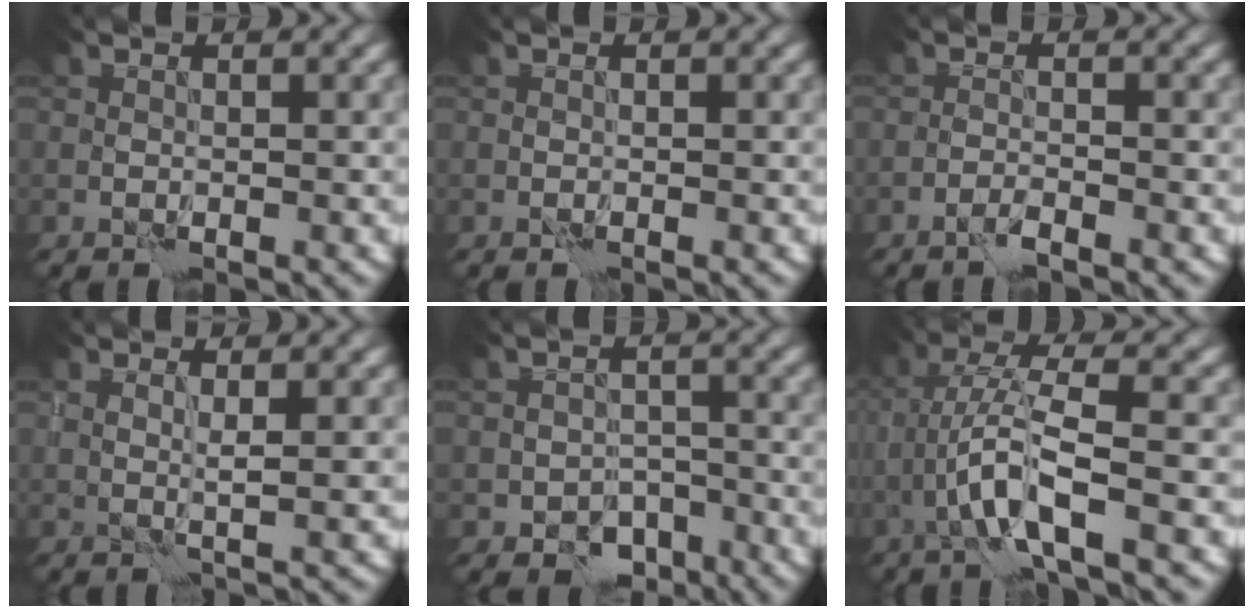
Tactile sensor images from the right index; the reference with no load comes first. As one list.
[{"total": 0.0}, {"total": 0.9, "force": [-0.7, -0.2, 0.5], "torque": [-0.009, 0.001, -0.017]}, {"total": 1.4, "force": [1.0, -0.1, 1.0], "torque": [-0.018, -0.007, 0.021]}, {"total": 4.7, "force": [-3.1, 3.2, 1.6], "torque": [-0.005, -0.006, -0.044]}, {"total": 4.9, "force": [-1.7, 0.5, 4.6], "torque": [-0.095, 0.012, -0.034]}]